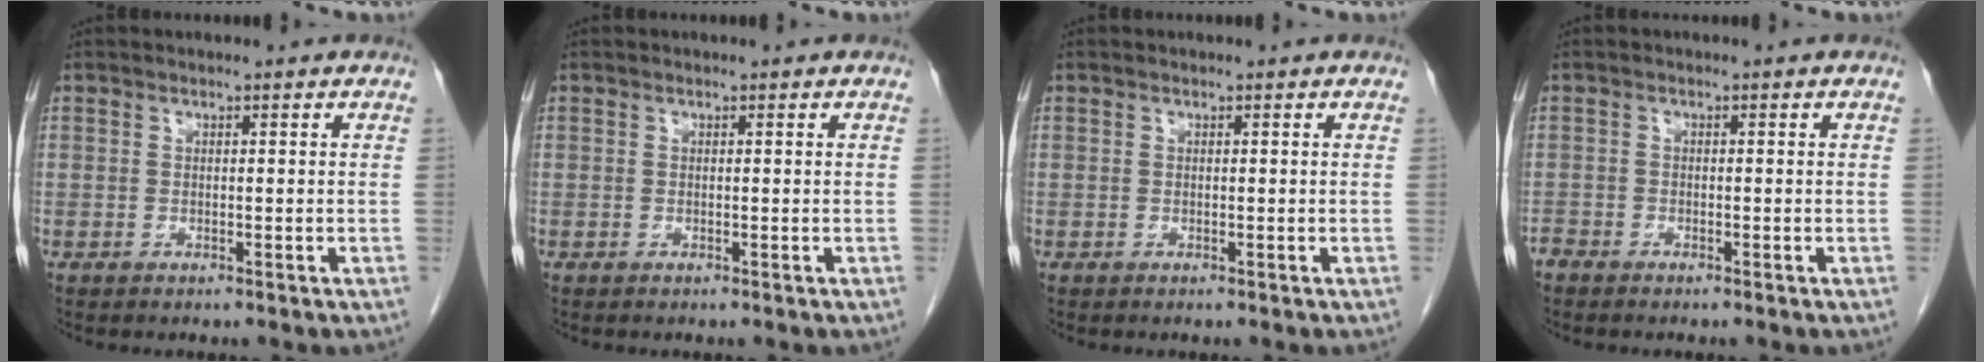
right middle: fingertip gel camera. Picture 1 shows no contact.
{"total": 0.0}
{"total": 0.0}
{"total": 1.2, "force": [-1.2, 0.3, 0.2], "torque": [-0.006, -0.002, -0.024]}